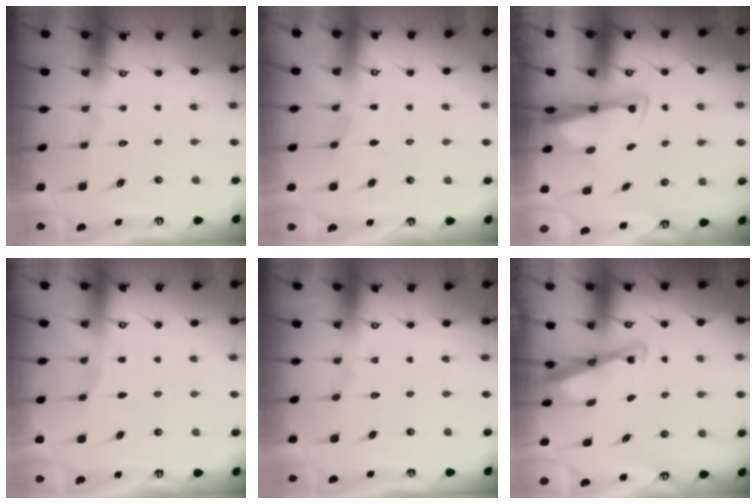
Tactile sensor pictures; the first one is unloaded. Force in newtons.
{"total": 2.8, "press": 2.8, "slide": 0.3}
{"total": 2.8, "press": 2.7, "slide": 0.9}
{"total": 1.8, "press": 1.8, "slide": 0.2}
{"total": 0.0}
{"total": 3.3, "press": 3.3, "slide": 0.3}